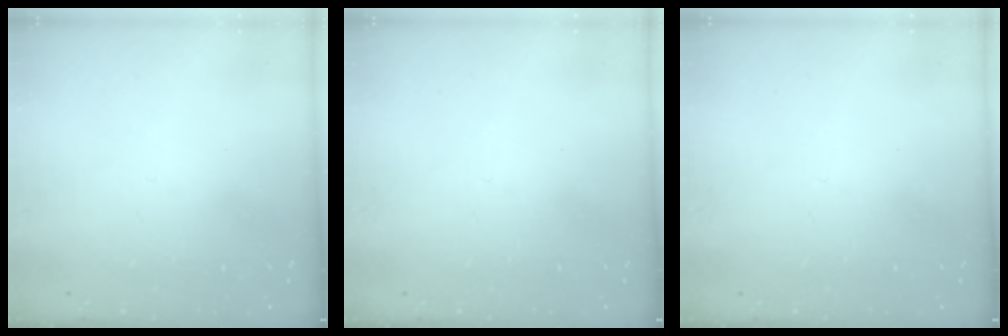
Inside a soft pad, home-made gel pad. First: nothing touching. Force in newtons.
{"total": 0.0}
{"total": 0.0}